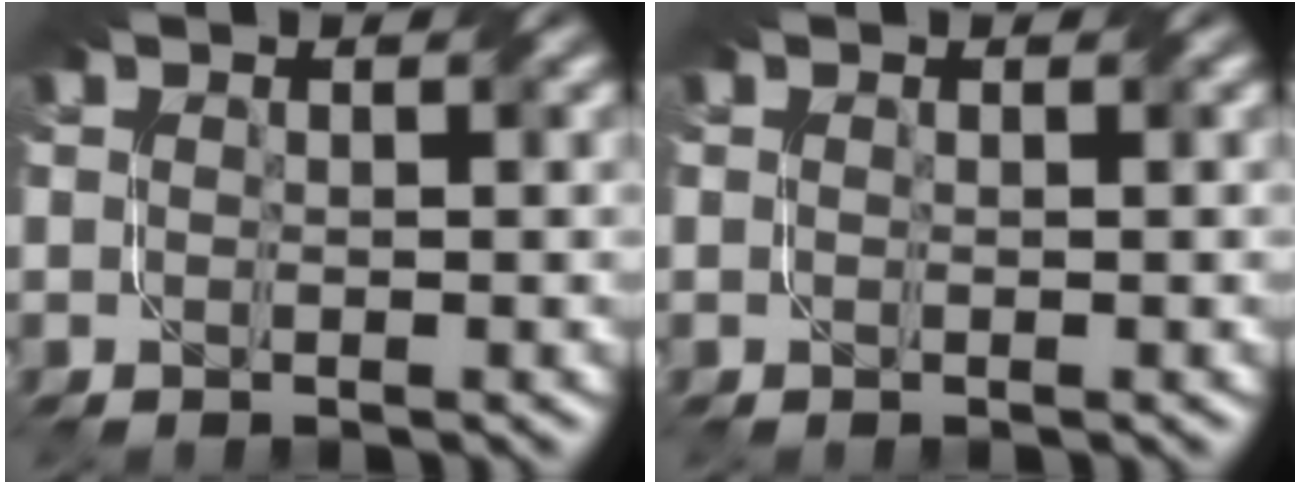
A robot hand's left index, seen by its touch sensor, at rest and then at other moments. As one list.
[{"total": 0.0}]